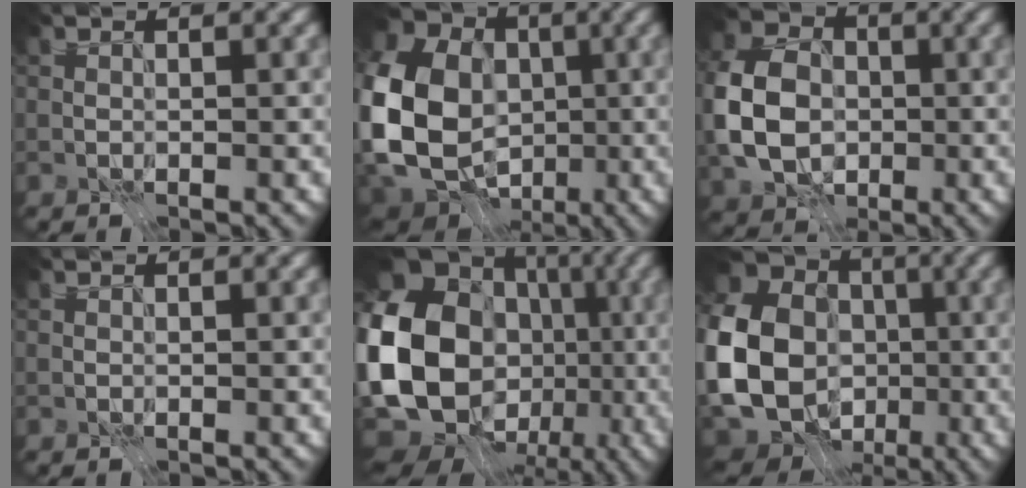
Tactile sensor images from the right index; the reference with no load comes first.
{"total": 16.0, "force": [-1.9, 12.8, 9.4], "torque": [-0.229, -0.006, -0.035]}
{"total": 8.8, "force": [-1.6, 6.8, 5.3], "torque": [-0.117, 0.009, -0.043]}
{"total": 0.0}
{"total": 20.2, "force": [-2.6, 16.0, 12.1], "torque": [-0.249, -0.009, -0.052]}
{"total": 21.3, "force": [-4.2, 18.8, 9.1], "torque": [-0.214, -0.015, -0.107]}